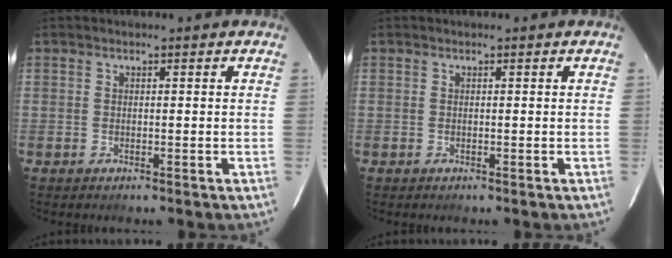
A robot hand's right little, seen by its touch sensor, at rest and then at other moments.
{"total": 0.0}